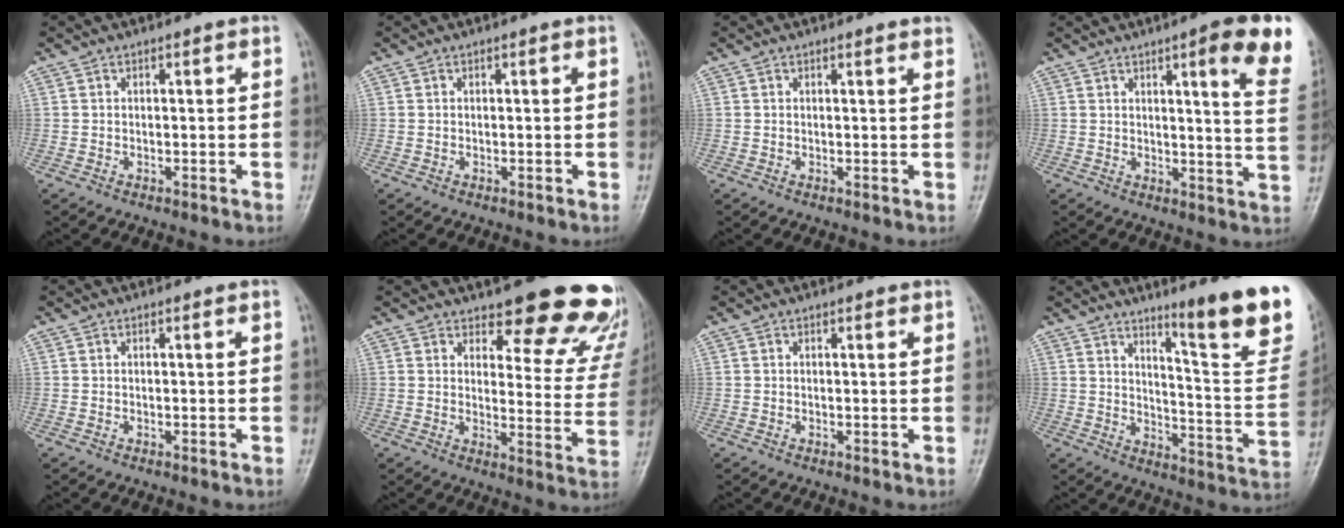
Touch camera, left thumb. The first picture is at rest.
{"total": 0.0}
{"total": 1.2, "force": [1.1, 0.1, 0.4], "torque": [-0.005, -0.005, 0.009]}
{"total": 14.0, "force": [7.4, 2.0, 11.6], "torque": [-0.125, -0.038, 0.082]}
{"total": 0.0}
{"total": 18.7, "force": [15.6, 6.2, 8.3], "torque": [-0.044, -0.115, 0.171]}
{"total": 0.6, "force": [0.5, 0.2, 0.3], "torque": [-0.007, -0.003, 0.005]}
{"total": 18.7, "force": [11.8, 2.1, 14.4], "torque": [-0.152, -0.085, 0.166]}